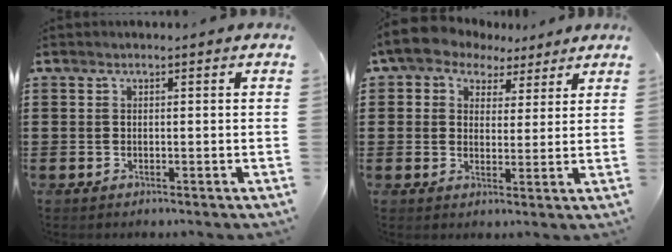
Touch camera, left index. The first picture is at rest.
{"total": 4.9, "force": [3.5, 3.3, 1.1], "torque": [-0.048, -0.001, 0.060]}